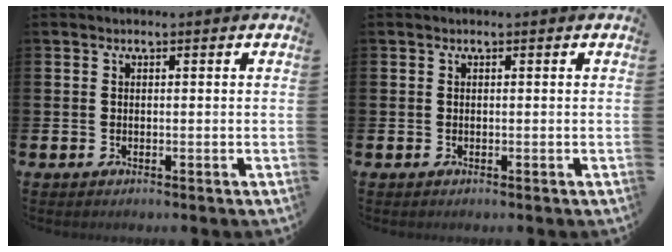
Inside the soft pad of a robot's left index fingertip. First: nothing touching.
{"total": 0.0}